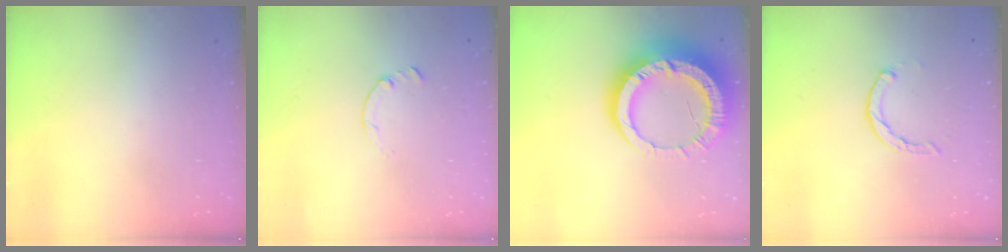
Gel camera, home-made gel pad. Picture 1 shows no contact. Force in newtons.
{"total": 0.0}
{"total": 18.8, "press": 18.7, "slide": 1.8}
{"total": 2.0, "press": 2.0, "slide": 0.4}